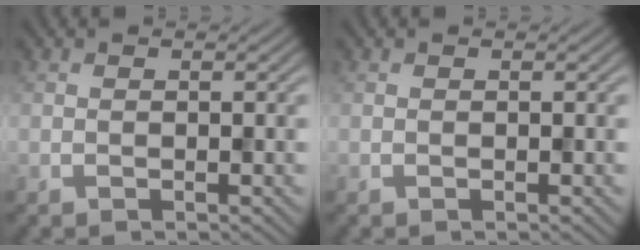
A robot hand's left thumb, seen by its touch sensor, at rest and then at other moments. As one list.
[{"total": 0.0}]